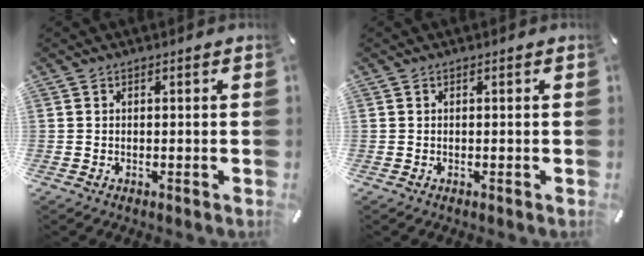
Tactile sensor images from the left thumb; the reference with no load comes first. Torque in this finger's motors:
{"motor_torque": [0.03, 0.03, 0.00, 0.00, 0.01]}